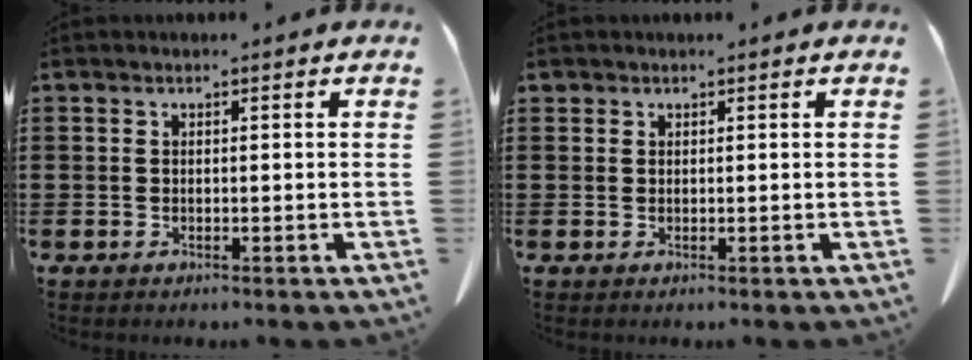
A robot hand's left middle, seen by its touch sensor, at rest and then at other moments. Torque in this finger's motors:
{"motor_torque": [0.04, -0.05, 0.08, 0.01]}